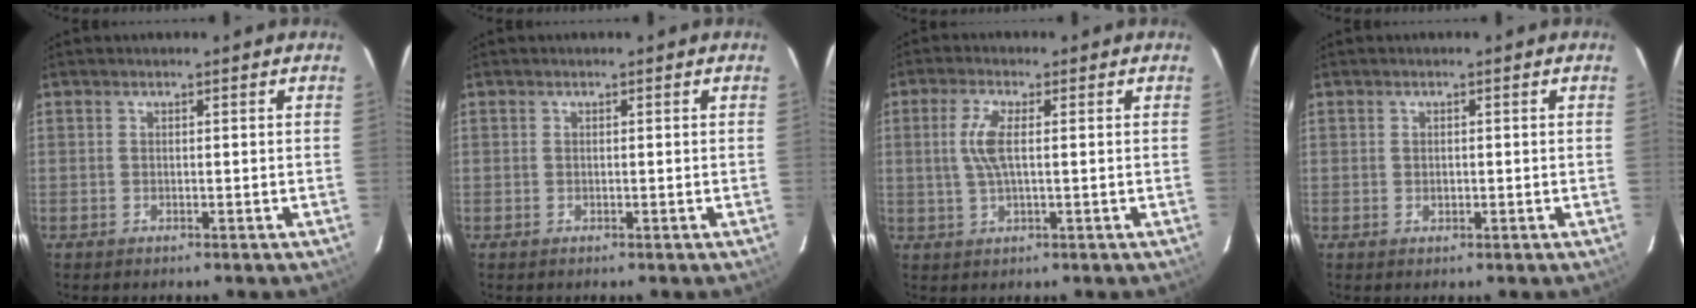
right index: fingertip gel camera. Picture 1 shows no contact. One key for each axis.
{"total": 0.0}
{"total": 5.2, "fx": 0.7, "fy": 1.3, "fz": 5.0, "tx": -0.102, "ty": 0.003, "tz": 0.016}
{"total": 0.9, "fx": 0.0, "fy": 0.8, "fz": 0.4, "tx": -0.003, "ty": 0.002, "tz": 0.002}